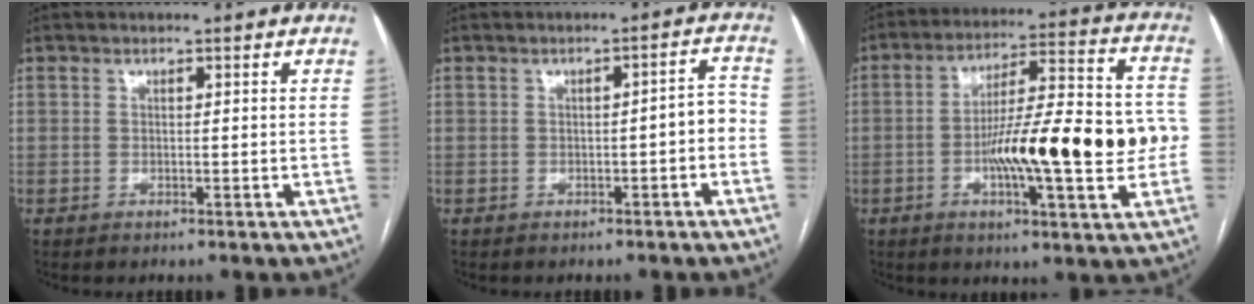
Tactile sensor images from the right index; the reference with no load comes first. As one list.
[{"total": 3.3, "force": [-1.1, 1.0, 3.0], "torque": [-0.034, 0.019, -0.013]}, {"total": 18.9, "force": [-3.0, 3.6, 18.3], "torque": [-0.281, 0.027, -0.043]}]